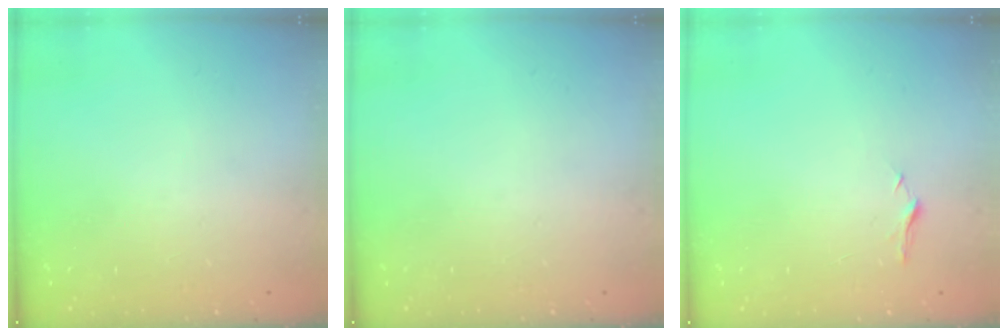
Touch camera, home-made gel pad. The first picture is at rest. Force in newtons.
{"total": 0.0}
{"total": 5.0, "press": 5.0, "slide": 0.6}